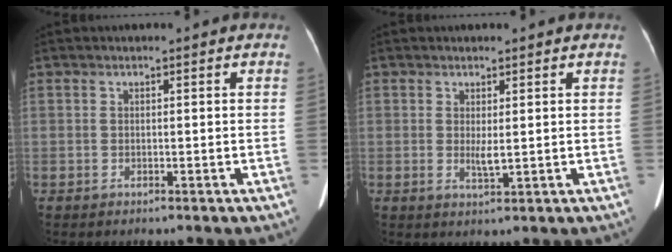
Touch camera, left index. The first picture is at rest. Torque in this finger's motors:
{"motor_torque": [0.64, 0.07, 0.25, 0.07]}